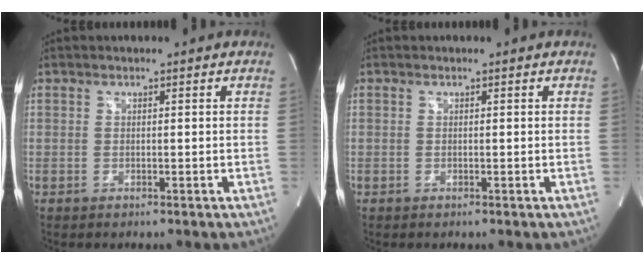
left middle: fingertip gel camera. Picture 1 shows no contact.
{"total": 0.0}